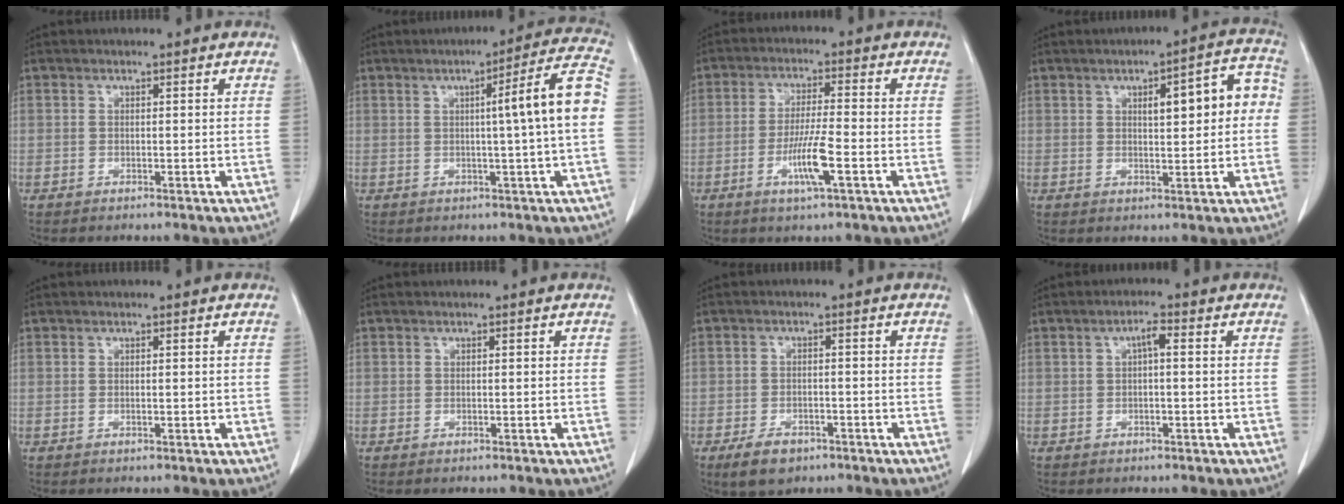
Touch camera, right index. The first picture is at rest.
{"total": 10.2, "force": [0.3, -1.0, 10.2], "torque": [-0.139, 0.014, 0.002]}
{"total": 7.2, "force": [-2.8, 0.4, 6.6], "torque": [-0.126, -0.008, -0.050]}
{"total": 9.5, "force": [1.6, 3.0, 8.9], "torque": [-0.116, 0.033, 0.023]}
{"total": 0.6, "force": [-0.1, 0.3, 0.6], "torque": [-0.016, 0.000, 0.000]}
{"total": 0.6, "force": [-0.2, 0.3, 0.4], "torque": [-0.014, 0.001, -0.002]}
{"total": 5.6, "force": [-3.6, 3.1, 3.0], "torque": [-0.059, -0.002, -0.055]}
{"total": 2.5, "force": [0.4, 0.8, 2.4], "torque": [-0.045, 0.009, 0.008]}